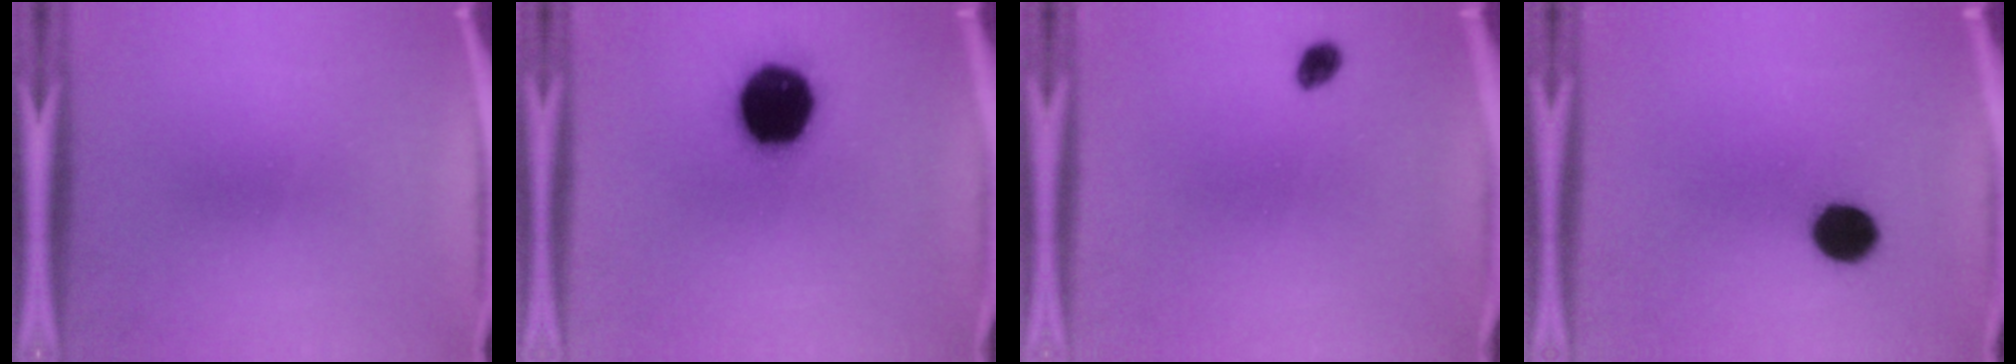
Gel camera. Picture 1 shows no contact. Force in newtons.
{"total": 19.3}
{"total": 1.9}
{"total": 7.9}